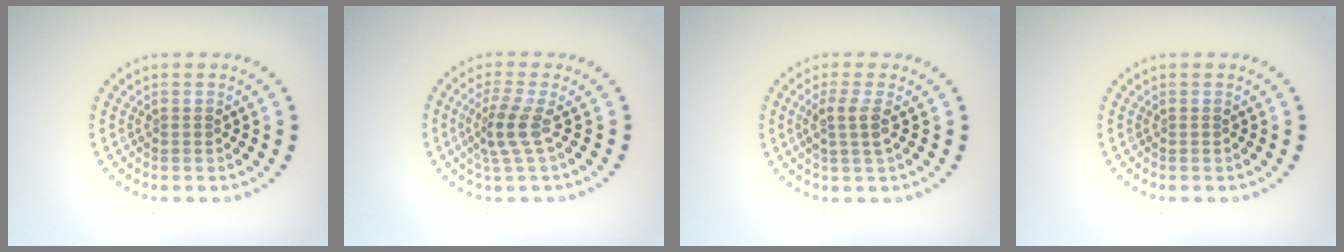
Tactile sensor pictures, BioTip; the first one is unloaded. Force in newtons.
{"total": 2.6, "press": 1.8, "slide": 1.8}
{"total": 2.1, "press": 1.6, "slide": 1.3}
{"total": 0.0}